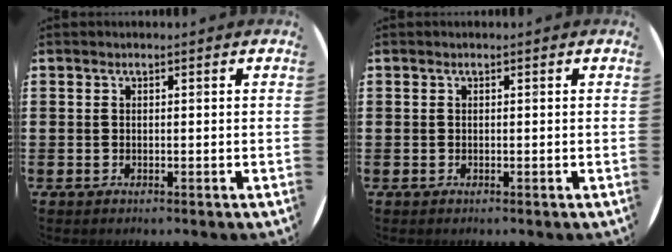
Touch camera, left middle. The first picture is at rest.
{"total": 0.0}